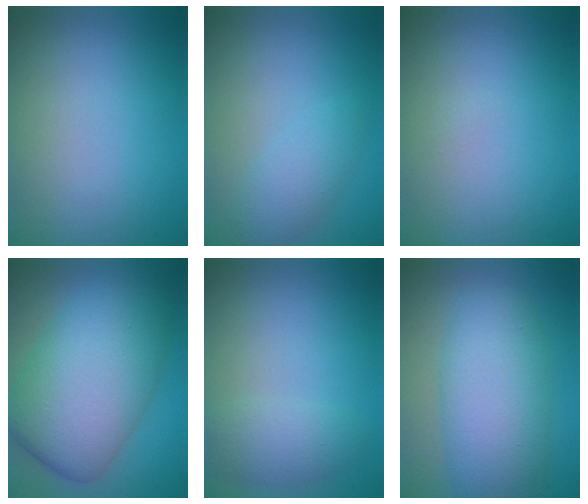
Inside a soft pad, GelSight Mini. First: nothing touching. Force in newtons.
{"total": 2.5, "press": 2.5, "slide": 0.1}
{"total": 0.0}
{"total": 11.3, "press": 11.3, "slide": 0.1}
{"total": 2.5, "press": 2.5, "slide": 0.1}
{"total": 7.5, "press": 7.5, "slide": 0.1}